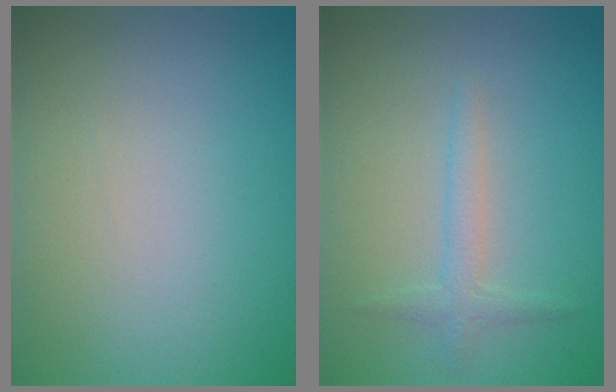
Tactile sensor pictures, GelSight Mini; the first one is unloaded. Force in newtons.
{"total": 1.7, "press": 1.7, "slide": 0.1}